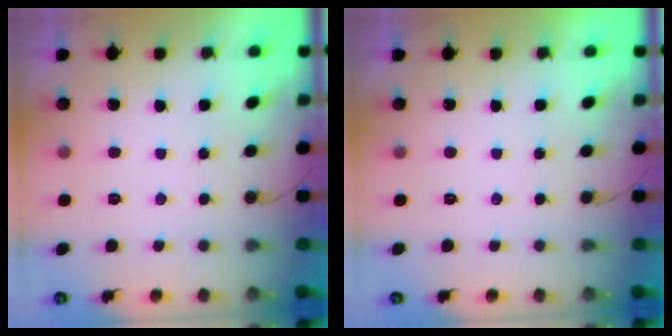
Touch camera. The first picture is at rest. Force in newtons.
{"total": 1.7, "press": 1.7, "slide": 0.0}